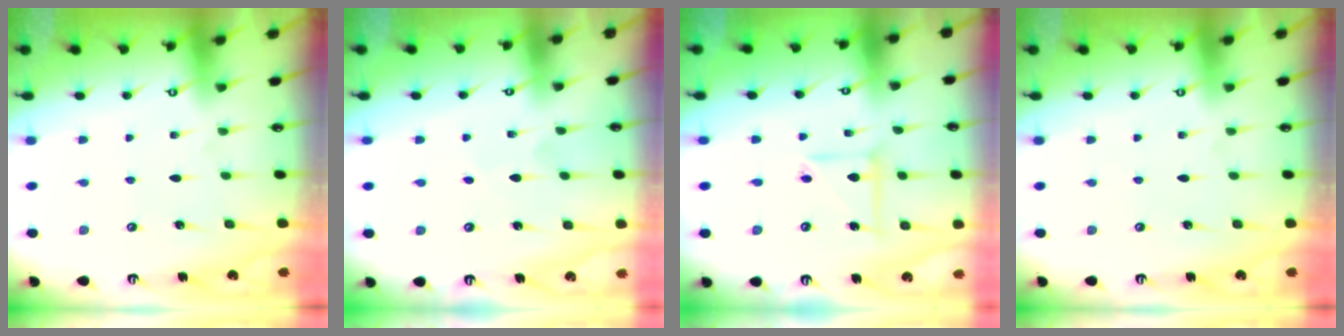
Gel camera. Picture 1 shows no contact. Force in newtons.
{"total": 2.7, "press": 2.6, "slide": 0.2}
{"total": 6.5, "press": 6.4, "slide": 1.5}
{"total": 0.0}